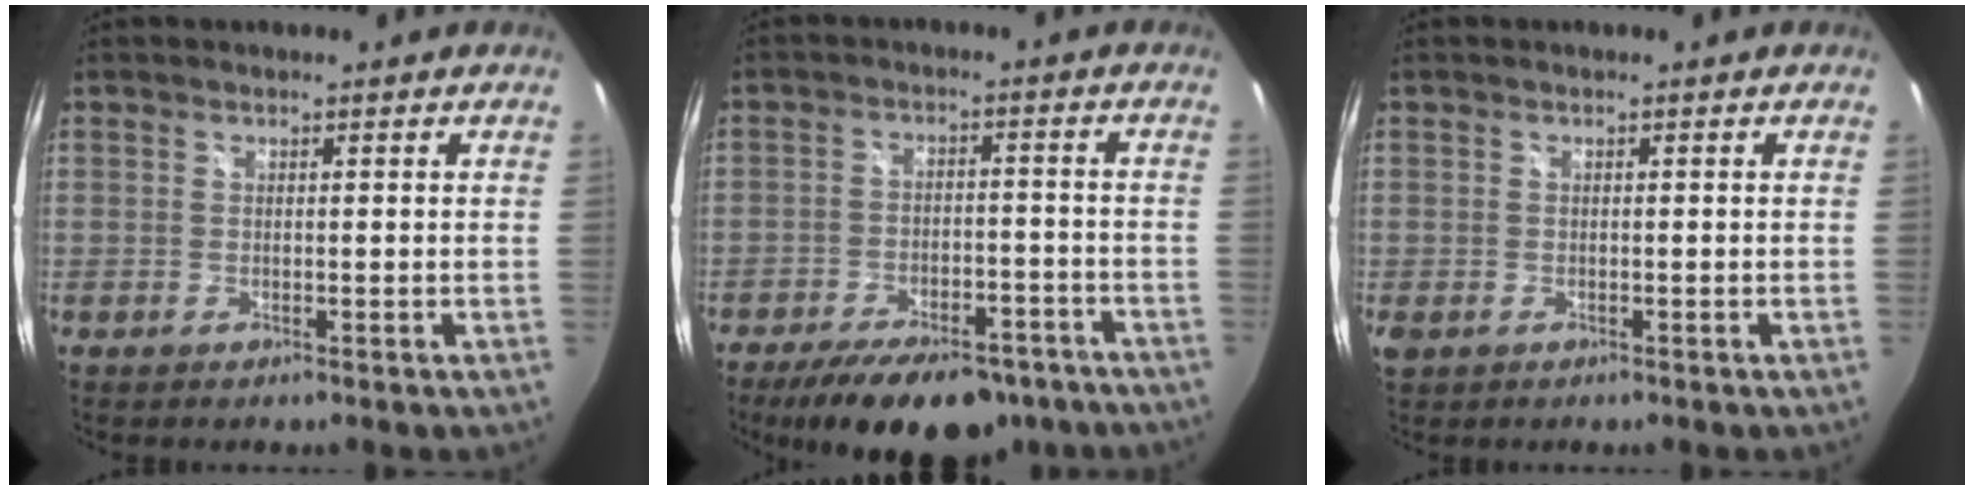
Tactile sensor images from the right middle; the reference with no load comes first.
{"total": 17.7, "force": [-13.4, 7.1, 9.2], "torque": [-0.177, -0.020, -0.183]}
{"total": 2.0, "force": [-0.7, 1.4, 1.2], "torque": [-0.026, -0.006, -0.010]}